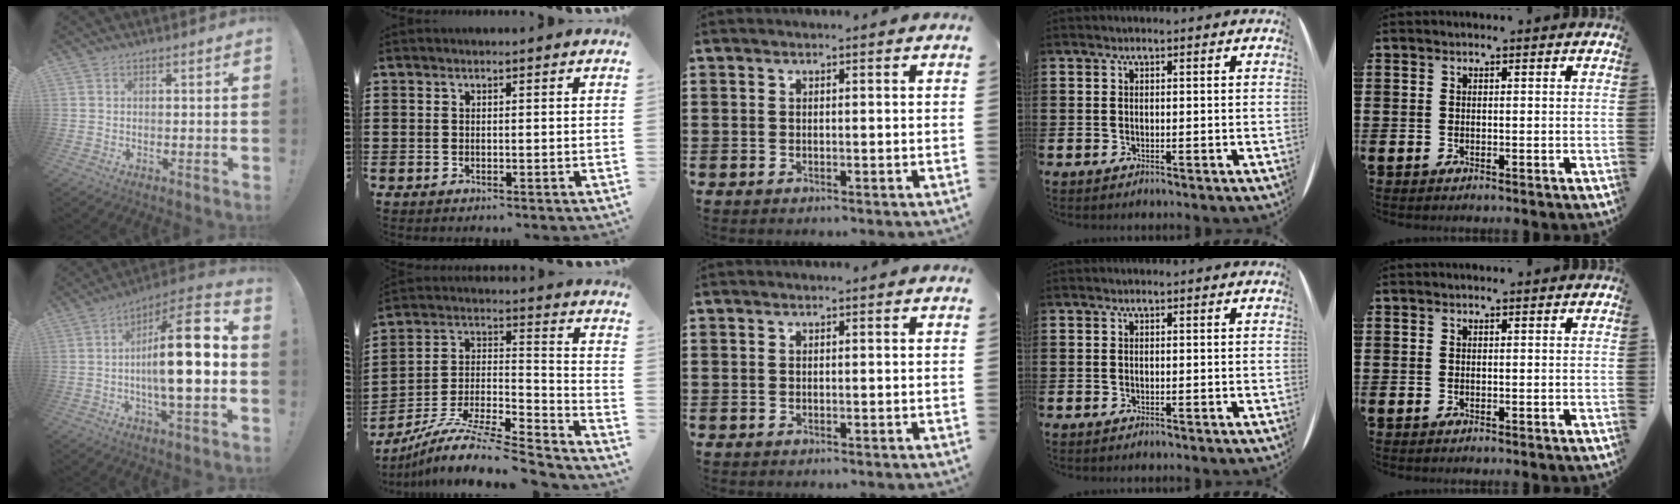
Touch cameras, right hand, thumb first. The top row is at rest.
{"thumb": {"total": 19.9, "force": [-1.3, 4.9, 19.2], "torque": [-0.307, 0.001, -0.033]}, "index": {"total": 9.9, "force": [-8.6, 1.2, 4.6], "torque": [-0.092, 0.005, -0.177]}}